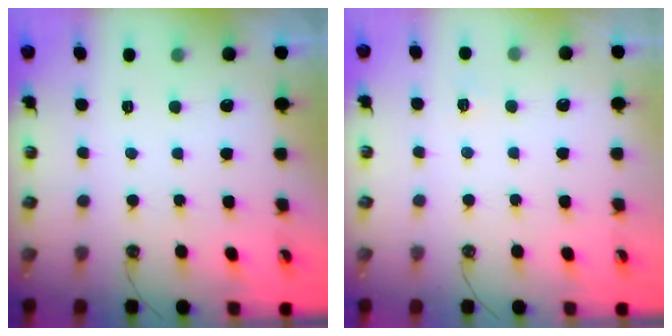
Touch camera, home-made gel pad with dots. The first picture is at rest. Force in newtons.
{"total": 2.7, "press": 2.6, "slide": 0.4}